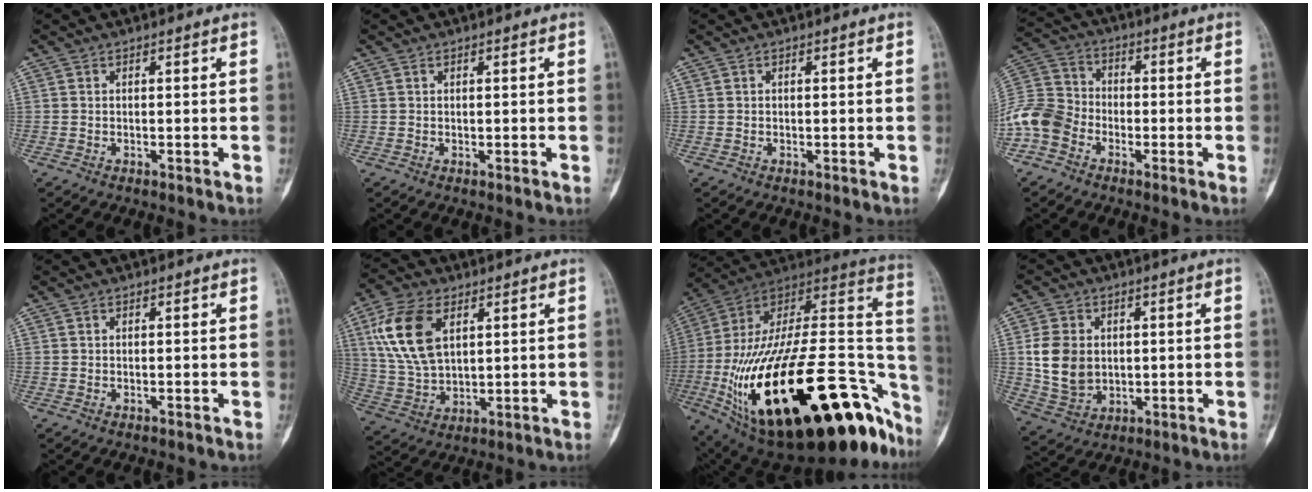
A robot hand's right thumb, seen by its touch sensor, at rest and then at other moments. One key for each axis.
{"total": 0.0}
{"total": 0.0}
{"total": 9.9, "fx": -4.5, "fy": 7.6, "fz": 4.4, "tx": -0.080, "ty": 0.036, "tz": -0.103}
{"total": 0.0}
{"total": 13.4, "fx": 4.7, "fy": 7.8, "fz": 9.8, "tx": -0.189, "ty": -0.008, "tz": 0.098}
{"total": 48.2, "fx": -19.6, "fy": 19.5, "fz": 39.5, "tx": -0.574, "ty": 0.046, "tz": -0.306}
{"total": 10.0, "fx": 0.9, "fy": 7.8, "fz": 6.2, "tx": -0.099, "ty": -0.006, "tz": 0.026}